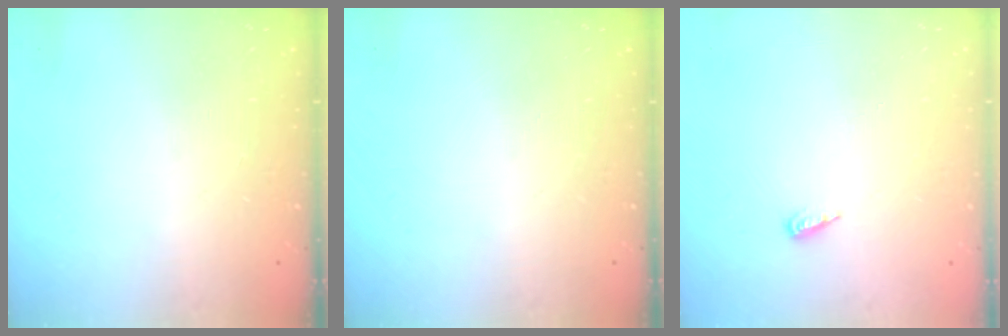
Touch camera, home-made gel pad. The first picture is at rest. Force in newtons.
{"total": 0.0}
{"total": 6.0, "press": 6.0, "slide": 0.6}